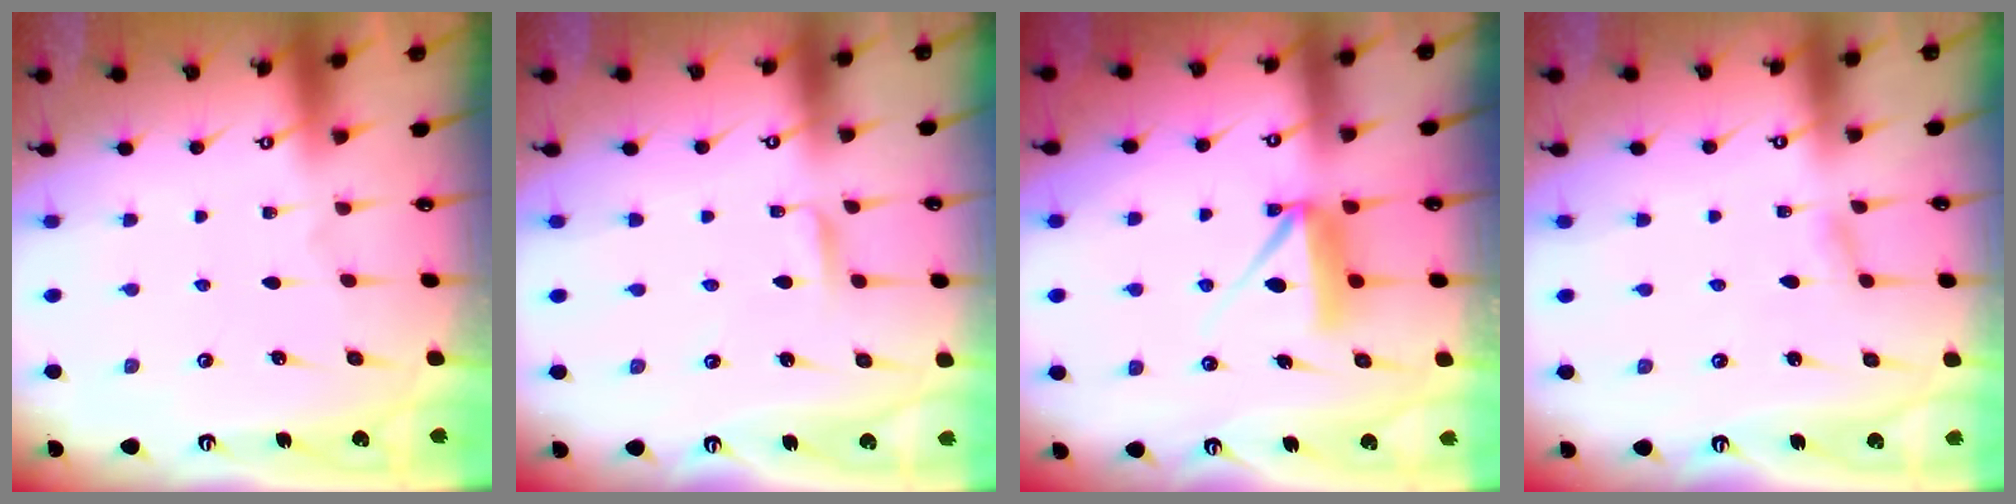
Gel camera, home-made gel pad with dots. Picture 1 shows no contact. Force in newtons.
{"total": 2.6, "press": 2.5, "slide": 0.3}
{"total": 7.1, "press": 7.1, "slide": 0.6}
{"total": 2.8, "press": 2.8, "slide": 0.4}